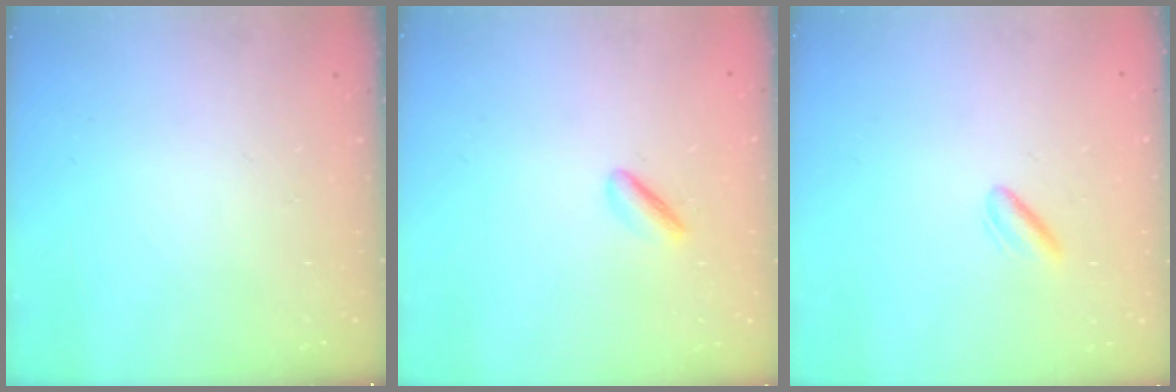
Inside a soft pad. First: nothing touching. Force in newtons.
{"total": 2.2, "press": 2.1, "slide": 0.8}
{"total": 2.9, "press": 2.6, "slide": 1.3}